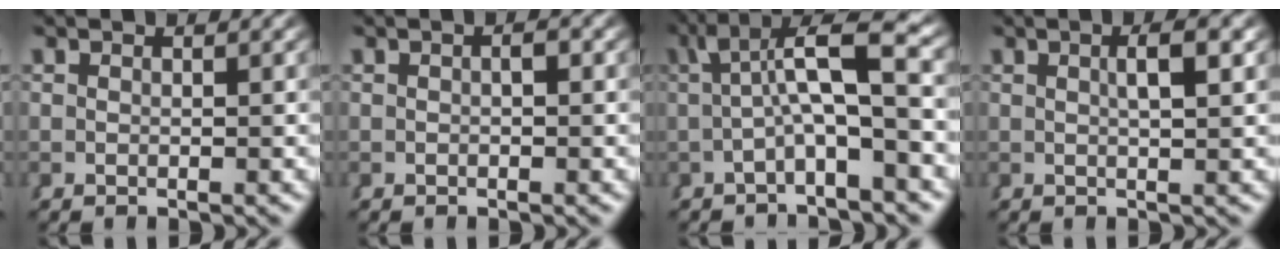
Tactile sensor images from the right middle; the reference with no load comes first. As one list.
[{"total": 0.7, "force": [0.0, 0.3, 0.7], "torque": [-0.008, 0.003, -0.002]}, {"total": 7.3, "force": [1.1, 2.2, 6.8], "torque": [-0.099, 0.017, 0.016]}, {"total": 2.3, "force": [0.6, -0.3, 2.2], "torque": [-0.024, 0.003, 0.012]}]